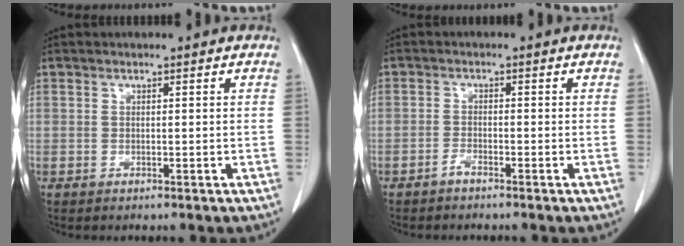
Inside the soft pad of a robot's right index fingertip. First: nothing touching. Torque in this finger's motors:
{"motor_torque": [-0.04, 0.04, 0.05, 0.02]}